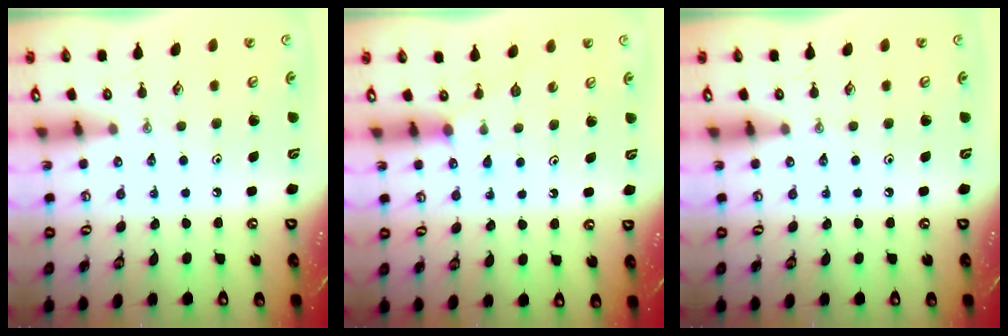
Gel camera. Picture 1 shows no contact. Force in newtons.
{"total": 2.7, "press": 2.7, "slide": 0.3}
{"total": 0.0}